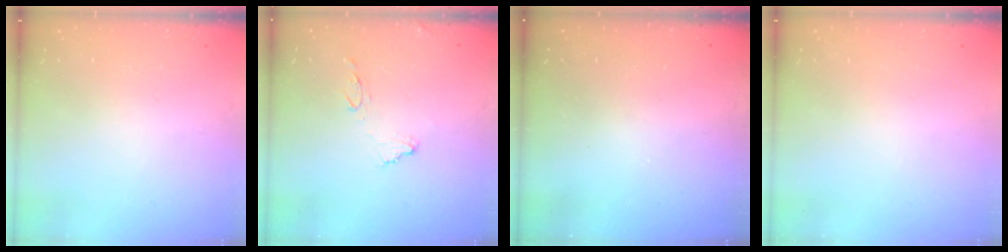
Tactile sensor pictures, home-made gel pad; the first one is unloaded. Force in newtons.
{"total": 8.0, "press": 7.9, "slide": 0.7}
{"total": 3.0, "press": 3.0, "slide": 0.1}
{"total": 0.0}